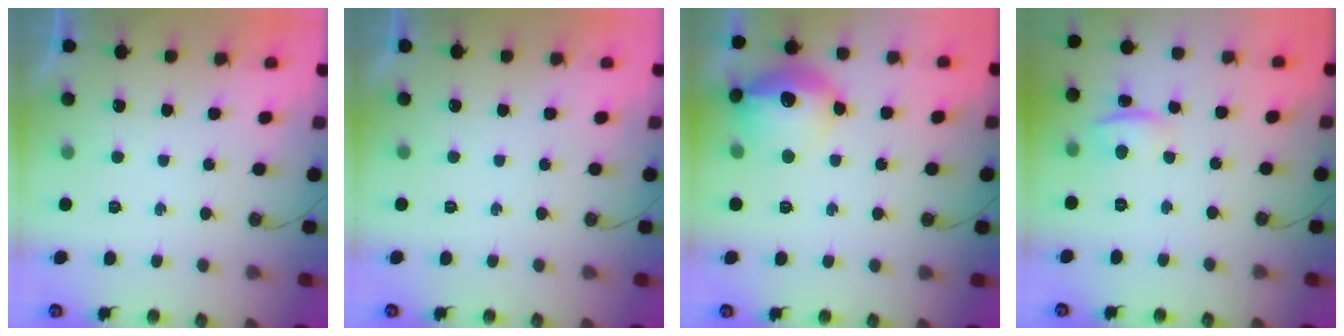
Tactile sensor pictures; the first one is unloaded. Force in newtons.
{"total": 0.0}
{"total": 16.1, "press": 16.0, "slide": 1.1}
{"total": 1.4, "press": 1.2, "slide": 0.7}